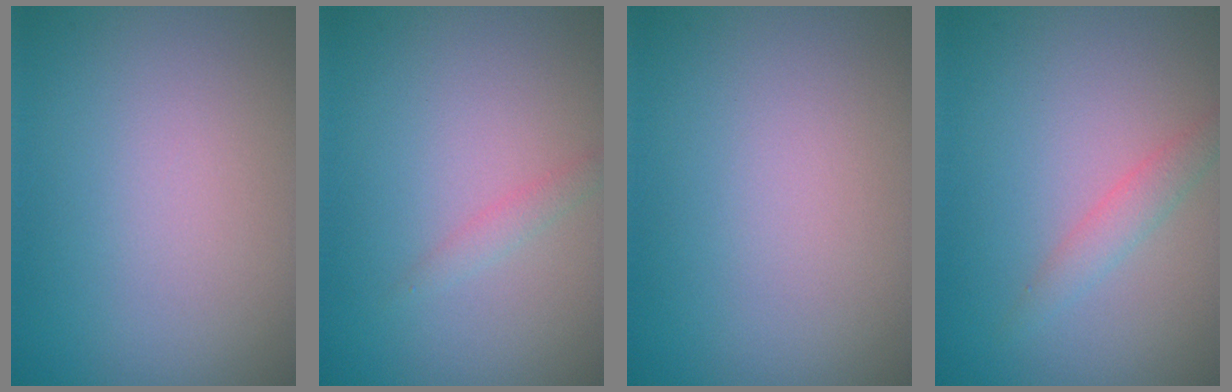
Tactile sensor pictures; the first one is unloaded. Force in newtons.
{"total": 0.9, "press": 0.9, "slide": 0.0}
{"total": 0.0}
{"total": 1.6, "press": 1.6, "slide": 0.2}